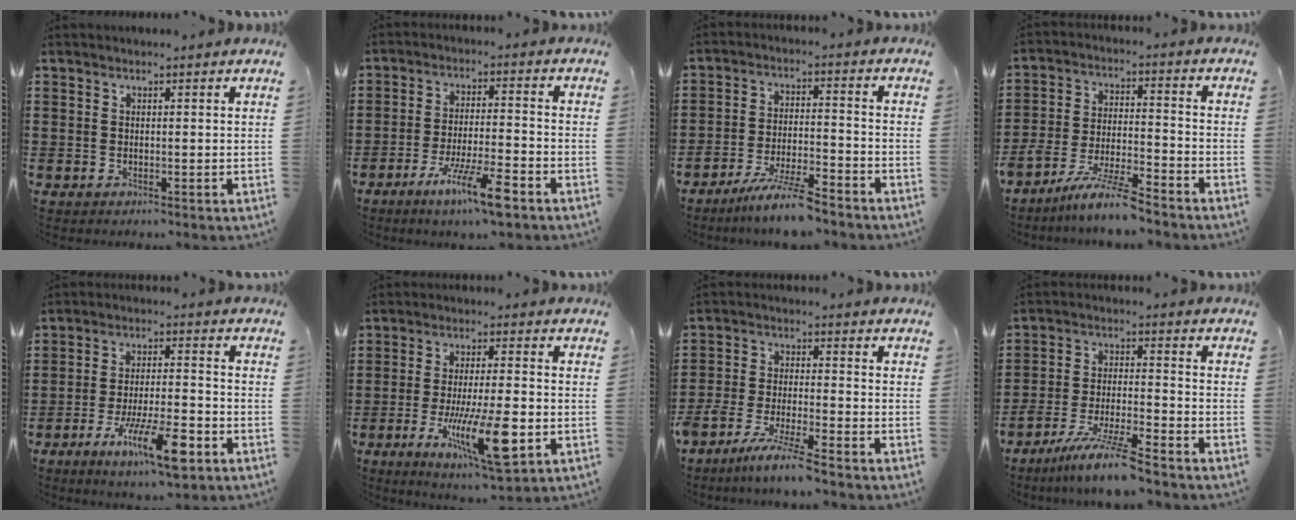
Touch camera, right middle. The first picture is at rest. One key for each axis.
{"total": 8.5, "fx": -5.5, "fy": 0.9, "fz": 6.5, "tx": -0.118, "ty": -0.003, "tz": -0.100}
{"total": 7.2, "fx": -6.2, "fy": 0.2, "fz": 3.6, "tx": -0.075, "ty": -0.009, "tz": -0.118}
{"total": 8.3, "fx": -7.4, "fy": 0.2, "fz": 3.6, "tx": -0.077, "ty": -0.001, "tz": -0.147}
{"total": 10.3, "fx": -5.4, "fy": 2.4, "fz": 8.5, "tx": -0.163, "ty": 0.000, "tz": -0.097}
{"total": 11.7, "fx": -3.8, "fy": 2.7, "fz": 10.7, "tx": -0.201, "ty": -0.009, "tz": -0.063}
{"total": 6.6, "fx": -6.0, "fy": -0.5, "fz": 2.7, "tx": -0.066, "ty": -0.016, "tz": -0.119}
{"total": 8.3, "fx": -7.2, "fy": -0.1, "fz": 4.0, "tx": -0.085, "ty": -0.009, "tz": -0.141}